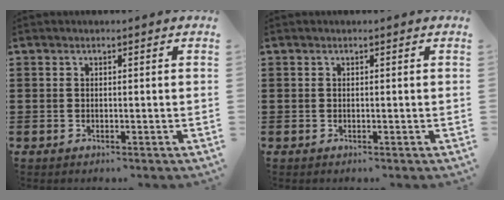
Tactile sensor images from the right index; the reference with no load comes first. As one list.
[{"total": 0.0}]